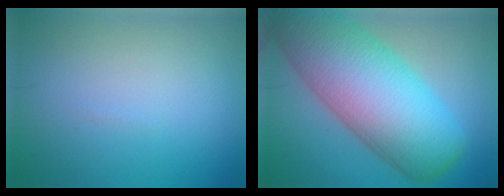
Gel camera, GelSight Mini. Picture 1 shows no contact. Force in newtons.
{"total": 14.4, "press": 14.4, "slide": 0.6}